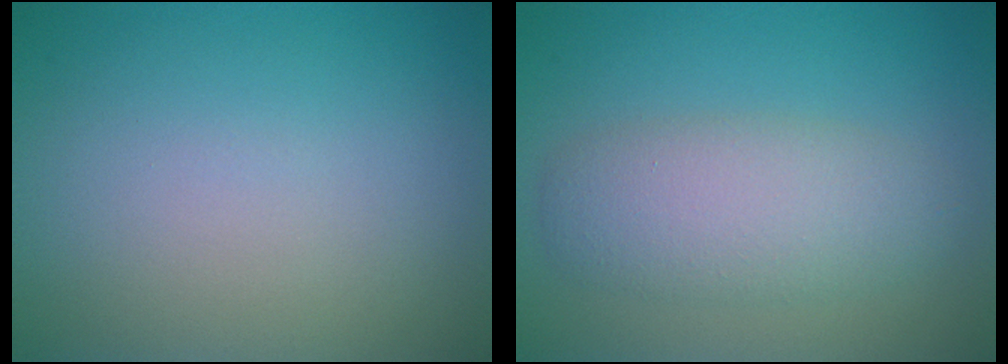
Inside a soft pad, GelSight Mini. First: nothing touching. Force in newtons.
{"total": 4.5, "press": 4.5, "slide": 0.4}